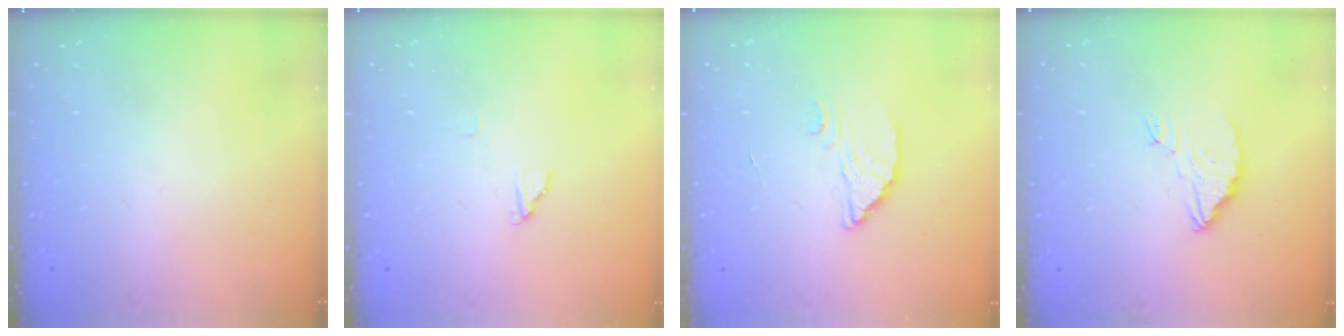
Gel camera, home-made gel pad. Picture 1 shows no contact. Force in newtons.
{"total": 3.1, "press": 3.1, "slide": 0.3}
{"total": 2.4, "press": 2.4, "slide": 0.1}
{"total": 3.3, "press": 3.3, "slide": 0.1}